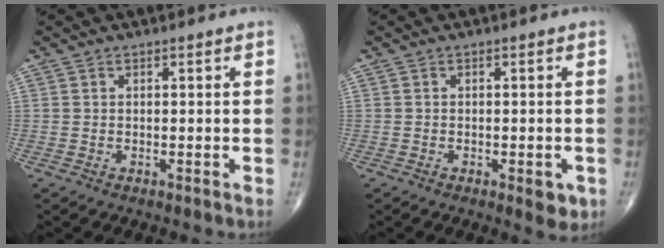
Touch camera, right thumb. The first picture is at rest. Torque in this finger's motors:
{"motor_torque": [0.35, 0.53, -0.09, -0.04, 0.07]}